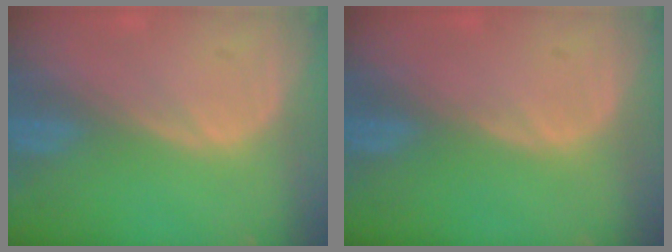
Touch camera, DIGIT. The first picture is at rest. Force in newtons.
{"total": 0.0}